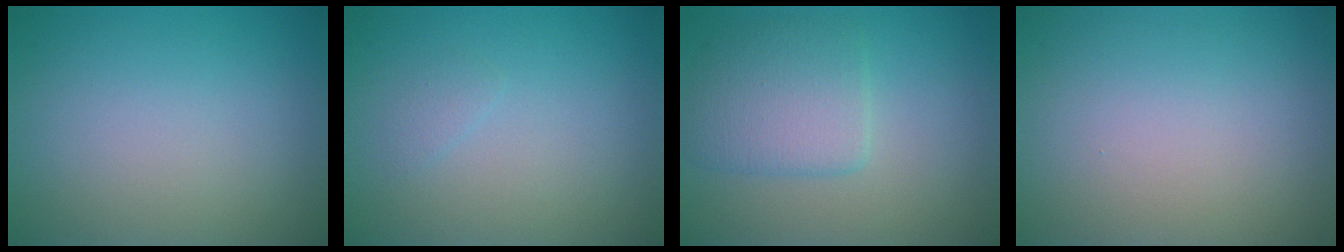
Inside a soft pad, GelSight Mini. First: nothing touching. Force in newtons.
{"total": 0.7, "press": 0.7, "slide": 0.1}
{"total": 3.8, "press": 3.8, "slide": 0.1}
{"total": 0.0}